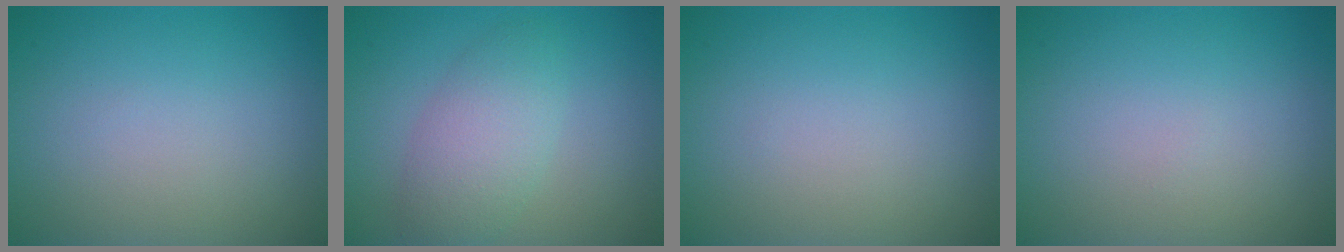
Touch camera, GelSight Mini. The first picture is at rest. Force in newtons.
{"total": 4.0, "press": 4.0, "slide": 0.2}
{"total": 0.0}
{"total": 0.0}